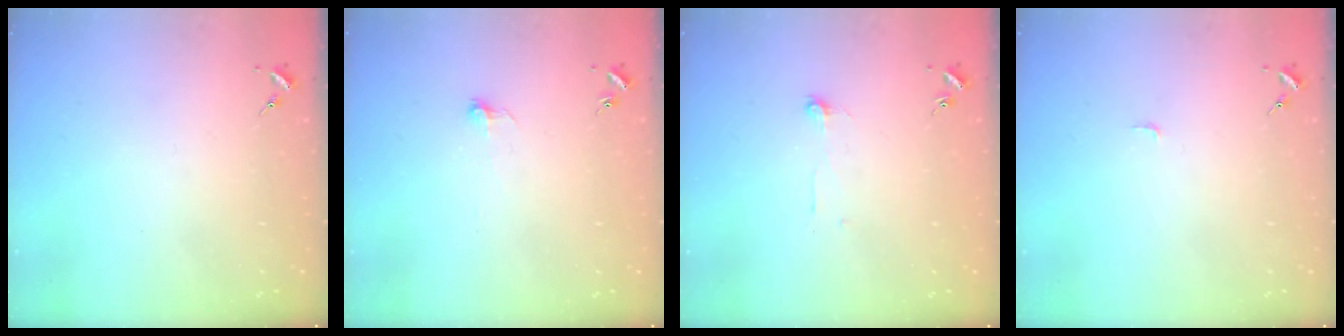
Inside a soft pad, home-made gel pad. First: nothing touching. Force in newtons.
{"total": 4.4, "press": 4.4, "slide": 0.2}
{"total": 4.1, "press": 4.1, "slide": 0.3}
{"total": 2.8, "press": 2.8, "slide": 0.3}